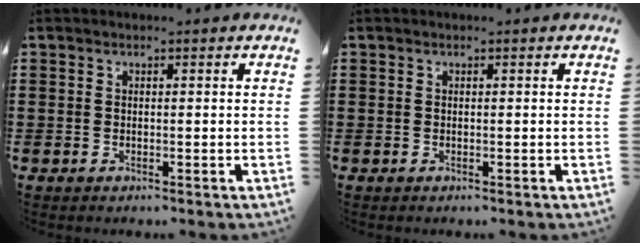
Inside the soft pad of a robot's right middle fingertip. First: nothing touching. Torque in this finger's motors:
{"motor_torque": [-2.14, 0.00, 0.04, -0.01]}